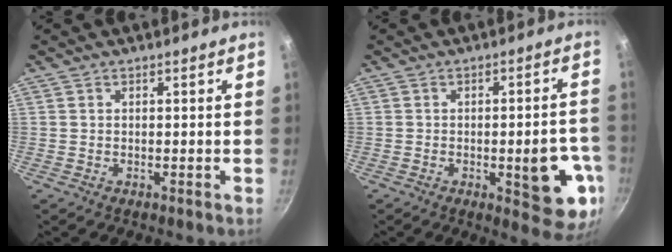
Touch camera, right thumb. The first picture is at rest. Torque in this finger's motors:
{"motor_torque": [1.49, 0.88, 1.27, -0.51, 0.03]}